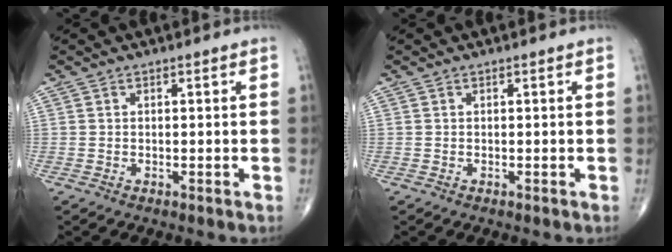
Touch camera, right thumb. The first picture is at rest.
{"total": 0.0}